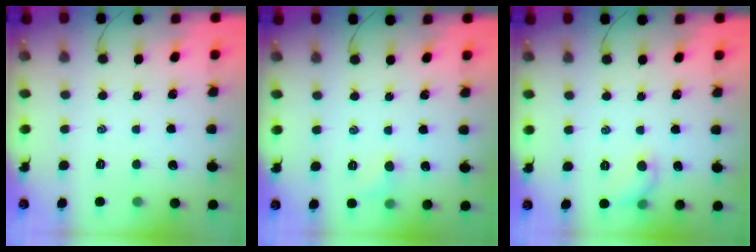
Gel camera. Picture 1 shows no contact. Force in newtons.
{"total": 4.7, "press": 4.6, "slide": 1.1}
{"total": 5.6, "press": 5.4, "slide": 1.5}